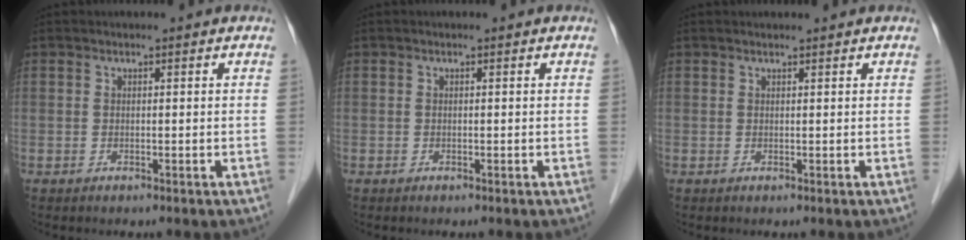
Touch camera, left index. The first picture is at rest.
{"total": 0.0}
{"total": 0.9, "force": [0.9, 0.0, 0.1], "torque": [-0.006, 0.007, 0.016]}